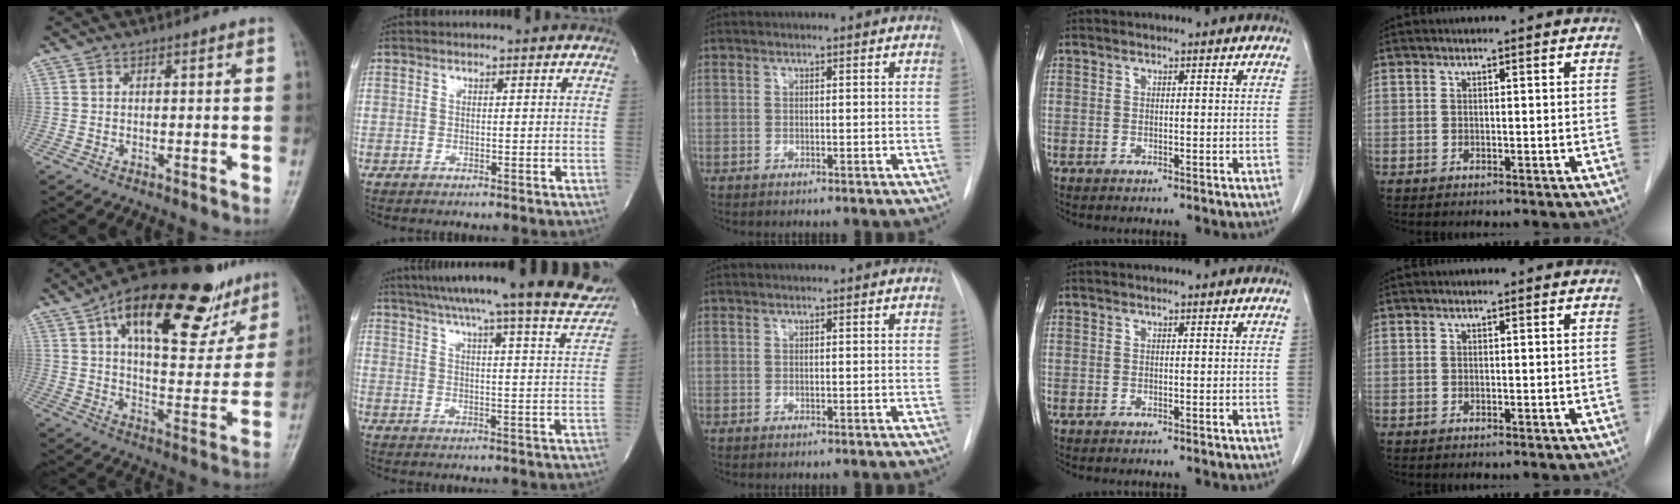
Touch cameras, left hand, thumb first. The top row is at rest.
{"thumb": {"total": 25.9, "force": [15.0, 11.1, 18.0], "torque": [-0.225, -0.018, 0.229]}, "index": {"total": 21.0, "force": [18.3, 0.2, 10.2], "torque": [-0.147, -0.046, 0.227]}}